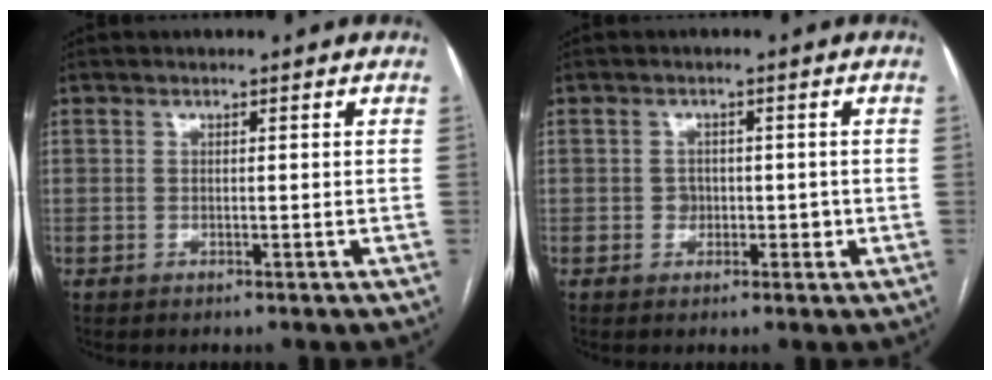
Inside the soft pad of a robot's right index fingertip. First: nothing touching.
{"total": 2.2, "force": [-0.3, 1.9, 1.1], "torque": [-0.012, 0.005, -0.004]}